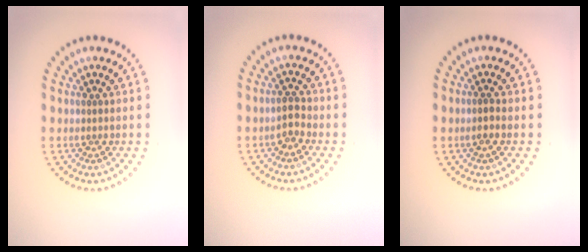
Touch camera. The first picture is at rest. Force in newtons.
{"total": 1.8, "press": 1.7, "slide": 0.5}
{"total": 0.7, "press": 0.5, "slide": 0.4}